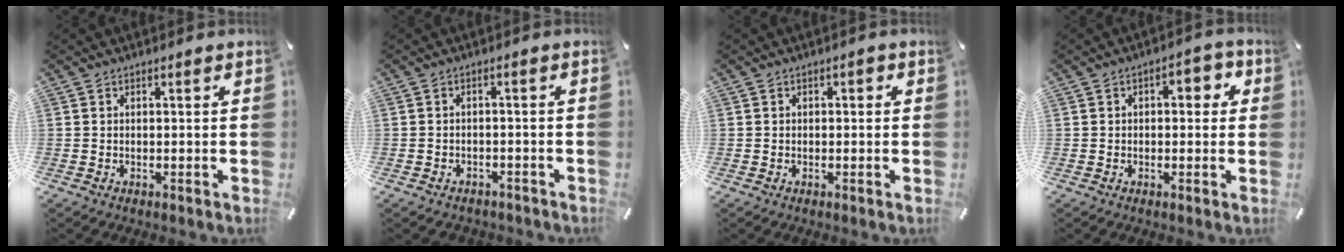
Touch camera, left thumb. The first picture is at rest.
{"total": 2.0, "force": [-1.5, 1.2, 0.5], "torque": [-0.010, 0.009, -0.033]}
{"total": 0.9, "force": [-0.2, 0.8, 0.4], "torque": [-0.007, 0.006, -0.007]}
{"total": 4.1, "force": [0.0, 2.6, 3.1], "torque": [-0.039, 0.006, -0.010]}